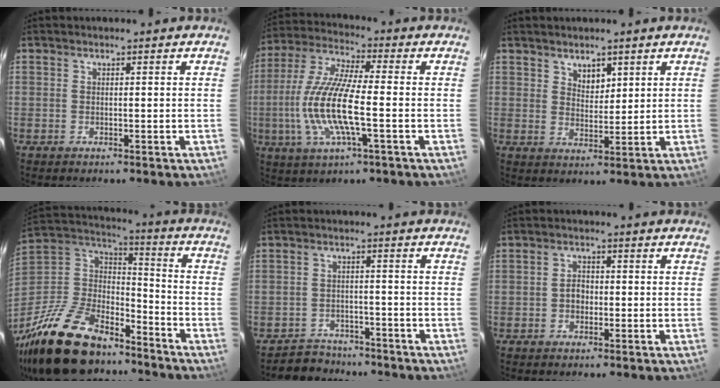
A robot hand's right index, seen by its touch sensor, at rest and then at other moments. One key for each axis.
{"total": 14.6, "fx": -2.9, "fy": 2.8, "fz": 14.0, "tx": -0.288, "ty": -0.008, "tz": -0.055}
{"total": 3.4, "fx": 2.4, "fy": 1.9, "fz": 1.6, "tx": -0.019, "ty": 0.001, "tz": 0.042}
{"total": 26.7, "fx": -19.7, "fy": 12.2, "fz": 13.1, "tx": -0.286, "ty": 0.006, "tz": -0.317}
{"total": 5.9, "fx": -5.2, "fy": 2.8, "fz": -0.5, "tx": -0.007, "ty": 0.015, "tz": -0.079}
{"total": 2.3, "fx": -0.5, "fy": 1.9, "fz": 1.2, "tx": -0.021, "ty": 0.008, "tz": -0.011}